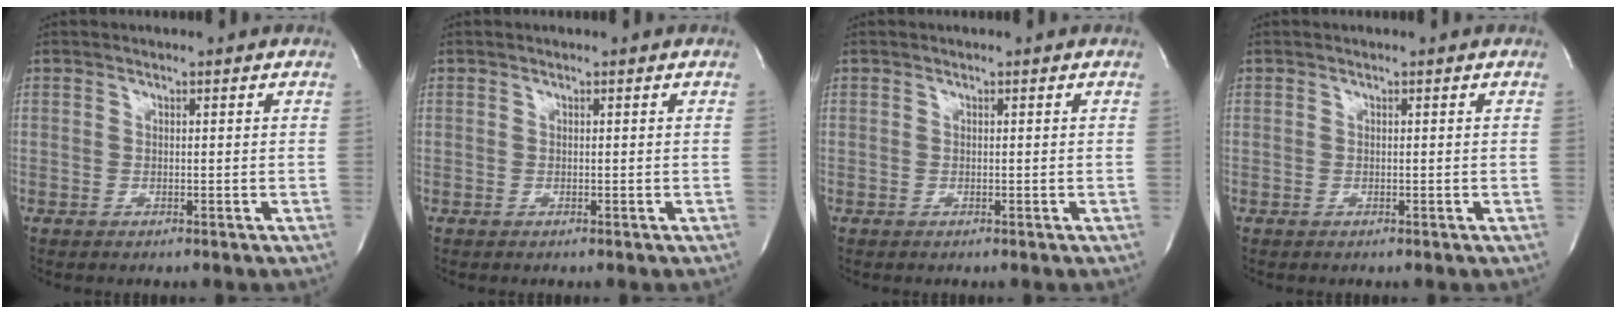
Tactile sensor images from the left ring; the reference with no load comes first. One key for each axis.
{"total": 0.0}
{"total": 0.0}
{"total": 0.0}